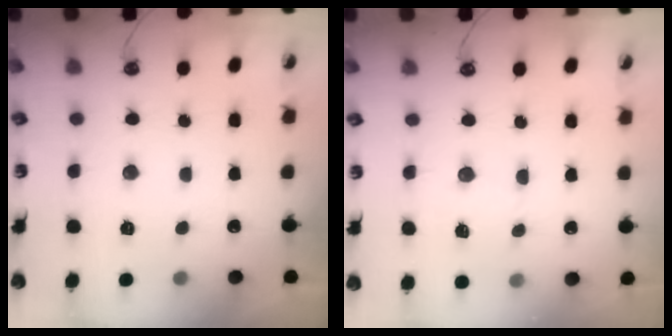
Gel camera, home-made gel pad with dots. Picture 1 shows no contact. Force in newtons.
{"total": 5.8, "press": 5.8, "slide": 0.7}